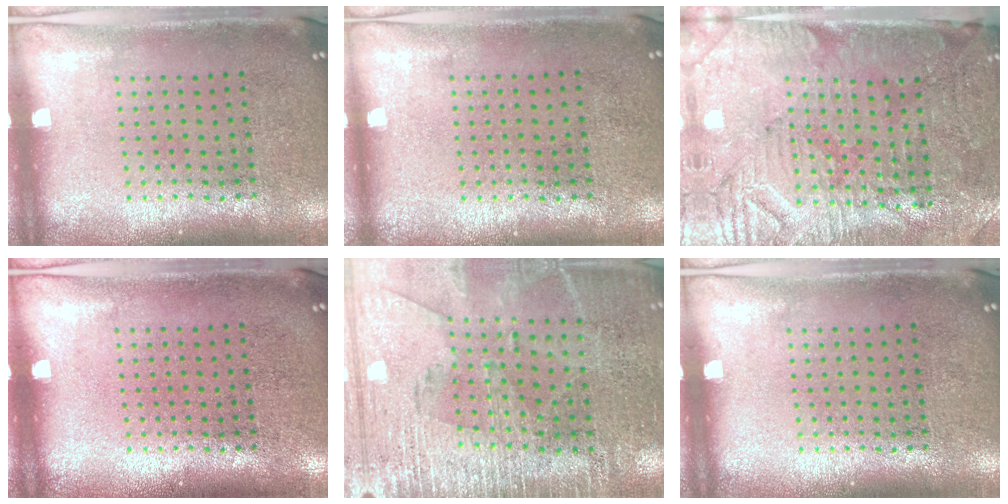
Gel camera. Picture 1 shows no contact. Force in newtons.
{"total": 0.0}
{"total": 3.3, "press": 3.1, "slide": 1.2}
{"total": 0.0}
{"total": 3.0, "press": 2.9, "slide": 0.6}
{"total": 0.0}